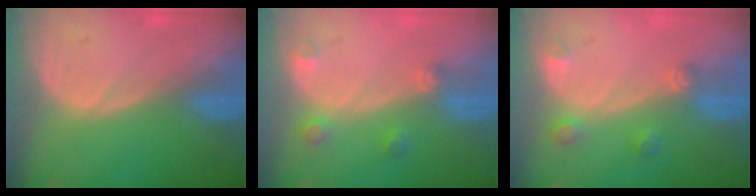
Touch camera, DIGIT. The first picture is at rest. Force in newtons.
{"total": 2.6, "press": 2.6, "slide": 0.4}
{"total": 2.6, "press": 2.6, "slide": 0.3}